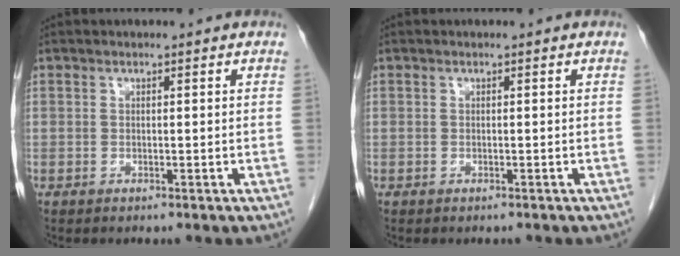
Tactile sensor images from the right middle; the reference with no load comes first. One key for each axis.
{"total": 0.0}